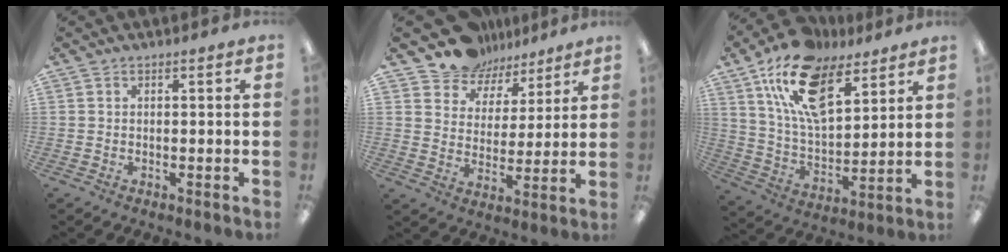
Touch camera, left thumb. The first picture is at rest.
{"total": 12.1, "force": [10.4, 6.1, 1.1], "torque": [-0.038, -0.087, 0.198]}
{"total": 18.7, "force": [11.5, 9.2, 11.5], "torque": [-0.212, -0.042, 0.208]}